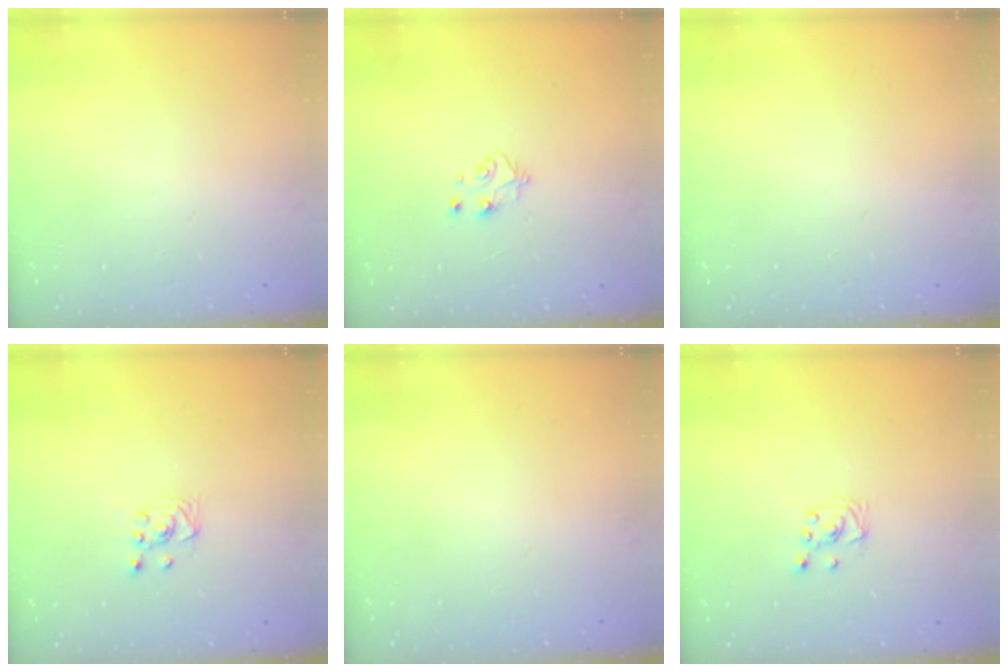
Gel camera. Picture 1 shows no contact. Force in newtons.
{"total": 5.4, "press": 5.4, "slide": 0.4}
{"total": 0.0}
{"total": 2.5, "press": 2.2, "slide": 1.1}
{"total": 0.0}
{"total": 2.0, "press": 2.0, "slide": 0.2}